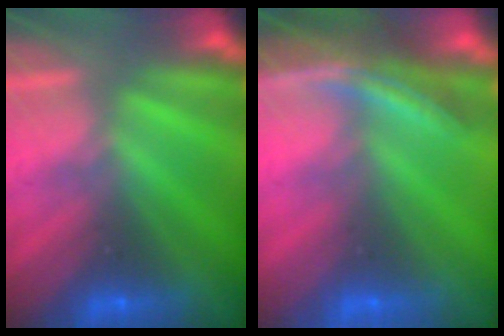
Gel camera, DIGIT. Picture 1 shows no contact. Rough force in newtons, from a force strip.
{"total": 3.7}